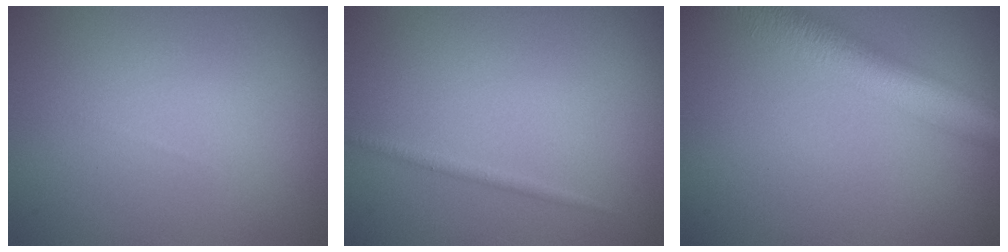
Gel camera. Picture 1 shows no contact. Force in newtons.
{"total": 0.7, "press": 0.7, "slide": 0.1}
{"total": 7.0, "press": 7.0, "slide": 0.4}